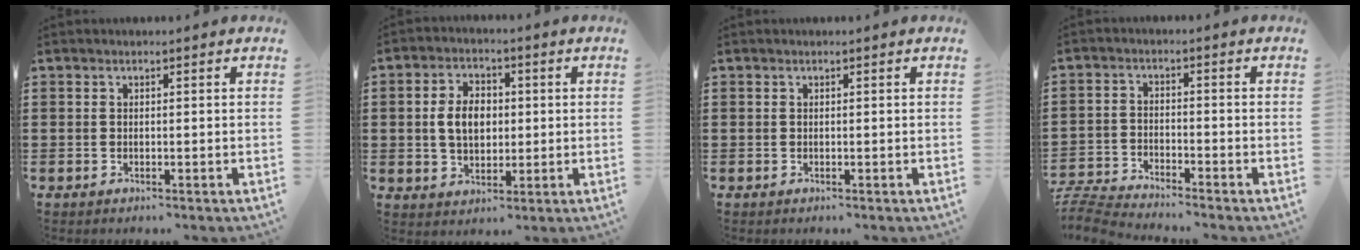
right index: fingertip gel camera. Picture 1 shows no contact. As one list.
[{"total": 6.1, "force": [0.2, 4.2, 4.4], "torque": [-0.098, 0.008, -0.006]}, {"total": 0.0}, {"total": 4.7, "force": [-4.6, -0.1, 0.4], "torque": [-0.028, -0.007, -0.101]}]